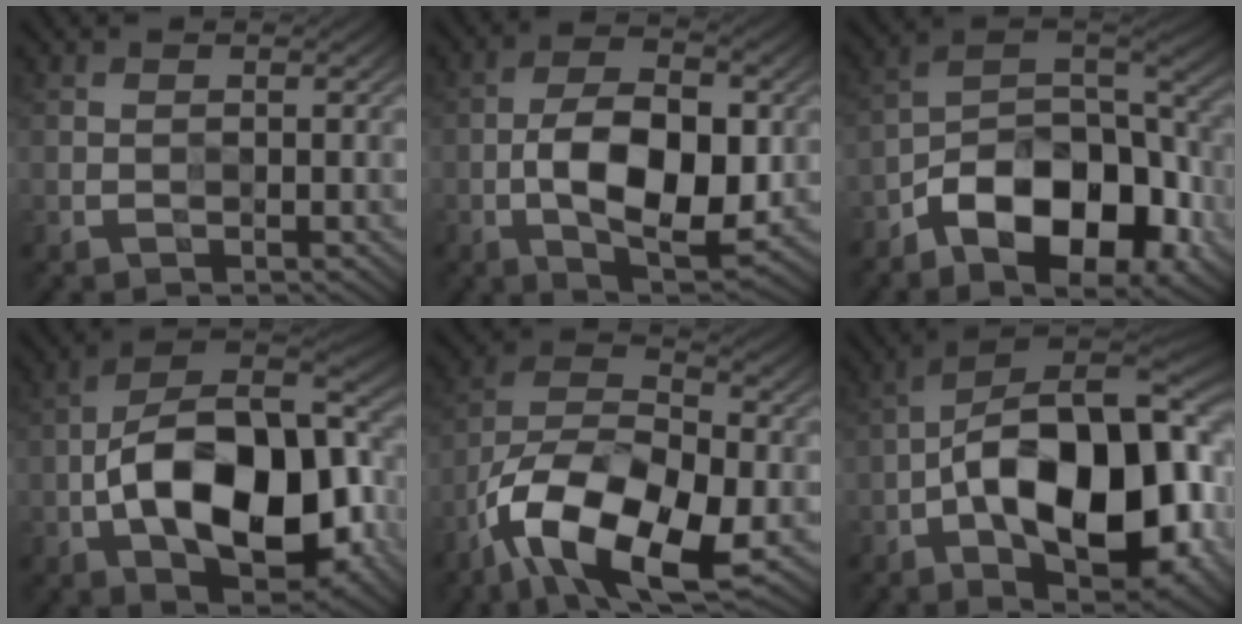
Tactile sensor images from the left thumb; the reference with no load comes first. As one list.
[{"total": 11.9, "force": [-1.8, 5.8, 10.3], "torque": [-0.179, -0.010, -0.029]}, {"total": 15.0, "force": [-7.5, 7.3, 10.8], "torque": [-0.184, -0.014, -0.137]}, {"total": 16.5, "force": [-3.9, 8.7, 13.5], "torque": [-0.213, -0.006, -0.073]}, {"total": 16.2, "force": [-8.3, 7.6, 11.6], "torque": [-0.227, -0.018, -0.168]}, {"total": 18.9, "force": [-4.1, 9.1, 16.1], "torque": [-0.246, 0.010, -0.078]}]